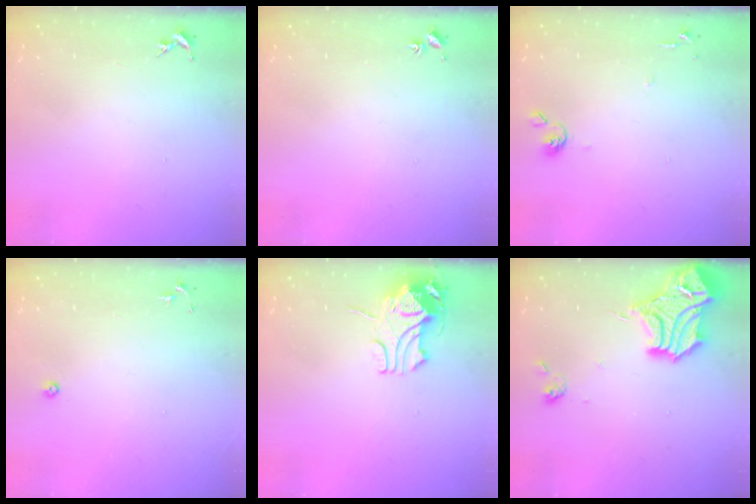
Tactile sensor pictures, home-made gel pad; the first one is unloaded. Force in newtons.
{"total": 2.0, "press": 2.0, "slide": 0.2}
{"total": 5.9, "press": 5.8, "slide": 0.7}
{"total": 3.2, "press": 3.1, "slide": 0.8}
{"total": 9.9, "press": 9.9, "slide": 1.1}
{"total": 17.9, "press": 17.9, "slide": 1.4}